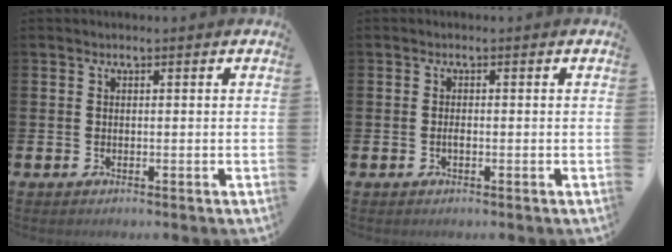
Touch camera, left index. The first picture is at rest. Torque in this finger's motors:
{"motor_torque": [0.29, 0.08, 0.00, 0.00]}